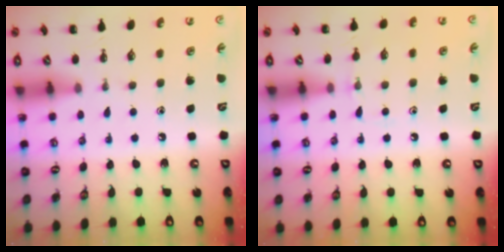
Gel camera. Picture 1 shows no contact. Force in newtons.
{"total": 5.6, "press": 5.5, "slide": 1.1}